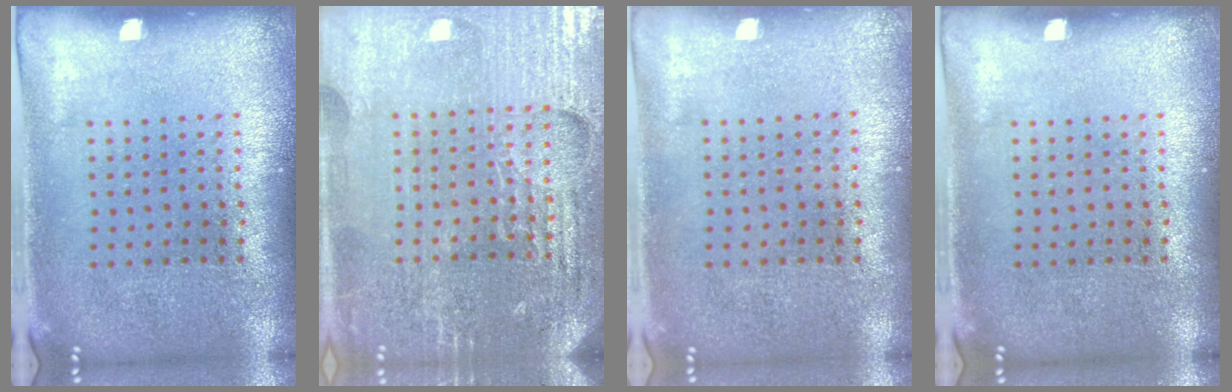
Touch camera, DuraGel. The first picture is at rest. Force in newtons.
{"total": 4.9, "press": 4.6, "slide": 1.7}
{"total": 0.0}
{"total": 0.0}